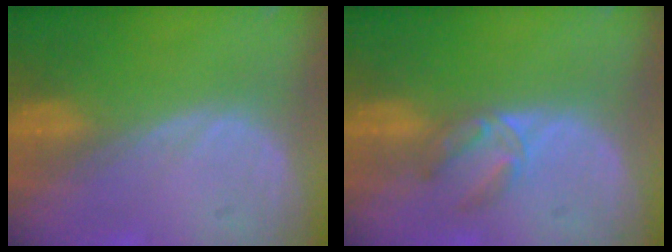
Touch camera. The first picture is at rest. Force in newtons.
{"total": 3.5, "press": 3.3, "slide": 1.0}